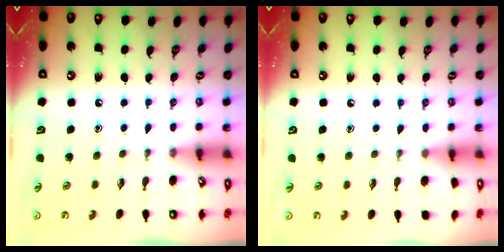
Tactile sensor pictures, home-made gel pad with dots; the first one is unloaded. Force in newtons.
{"total": 4.0, "press": 4.0, "slide": 0.6}